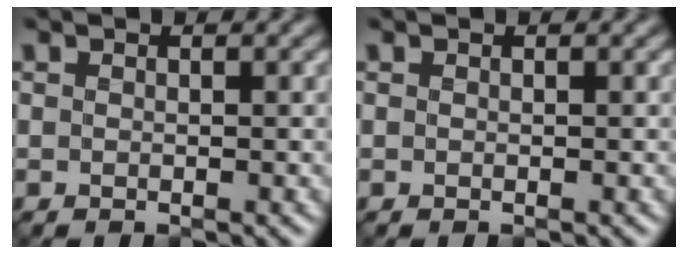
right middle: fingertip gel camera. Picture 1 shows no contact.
{"total": 0.0}